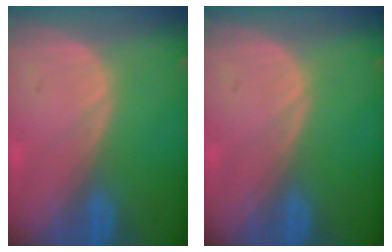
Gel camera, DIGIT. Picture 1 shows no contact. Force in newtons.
{"total": 0.0}